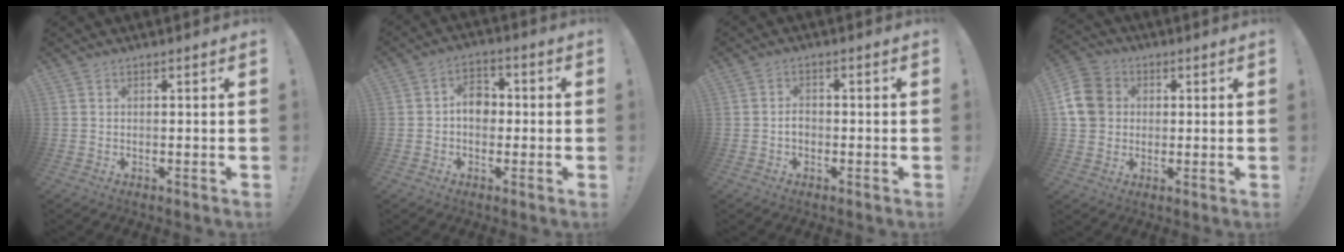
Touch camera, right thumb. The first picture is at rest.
{"total": 7.2, "force": [-0.2, 5.3, 4.8], "torque": [-0.067, 0.012, -0.003]}
{"total": 2.4, "force": [-0.8, 1.7, 1.6], "torque": [-0.026, 0.008, -0.014]}
{"total": 11.0, "force": [1.7, 9.6, 4.9], "torque": [-0.080, 0.009, 0.037]}